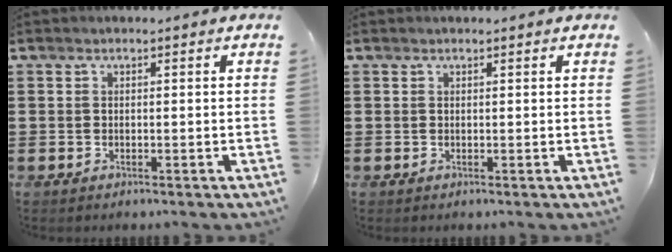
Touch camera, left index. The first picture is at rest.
{"total": 0.0}